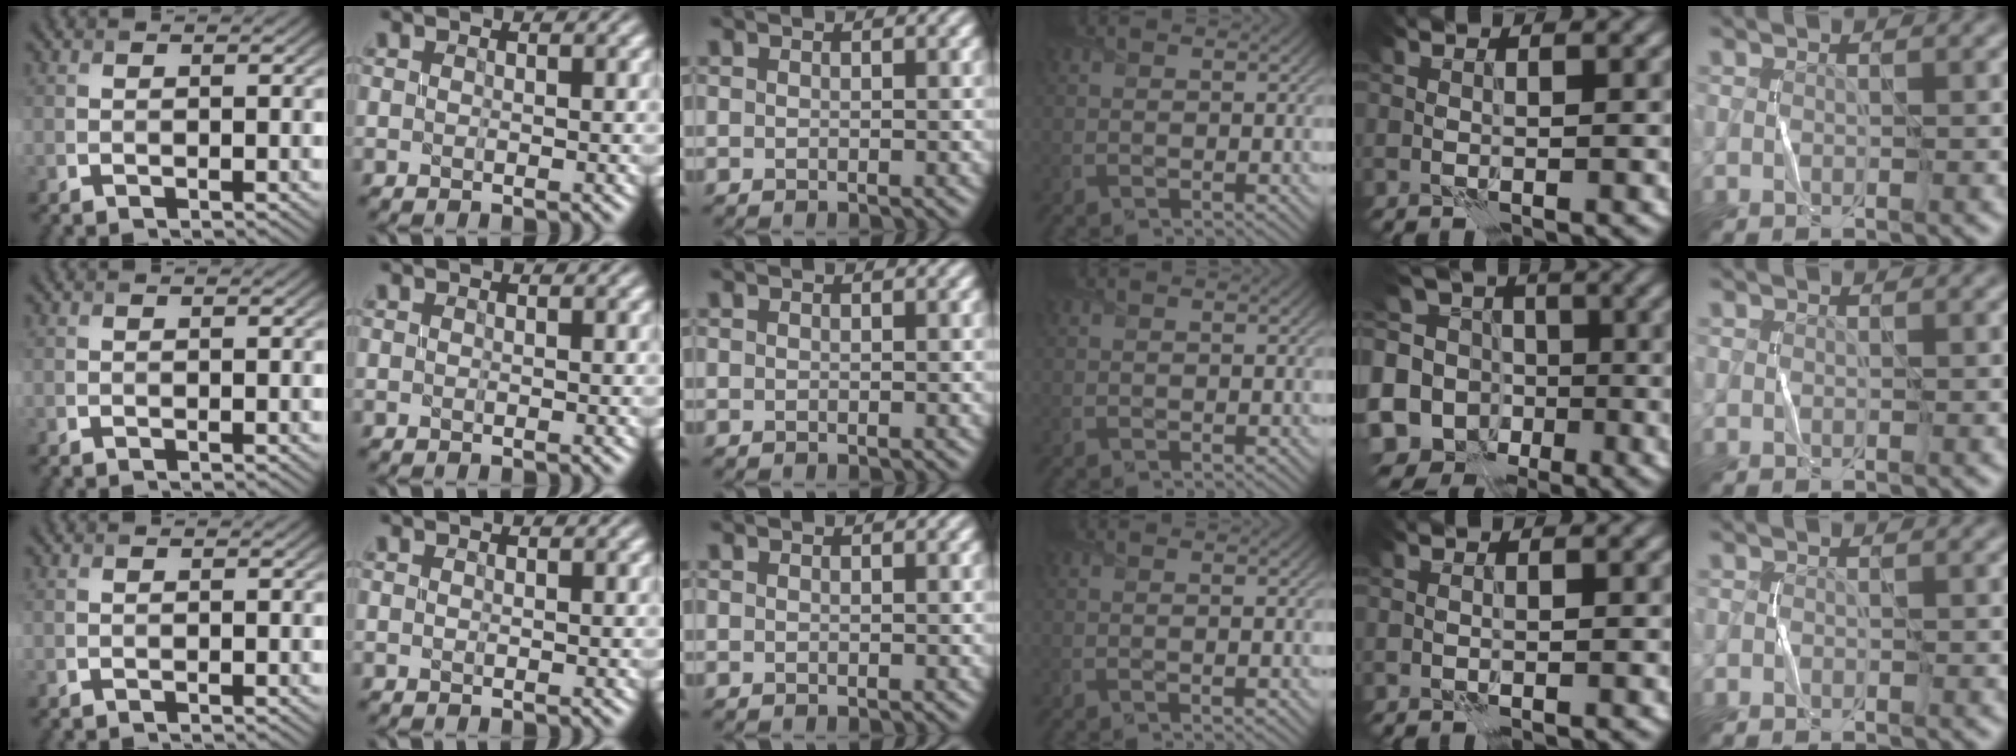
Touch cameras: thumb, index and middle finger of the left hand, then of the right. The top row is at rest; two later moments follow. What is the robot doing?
{"motion": "fold", "object": "scarf"}